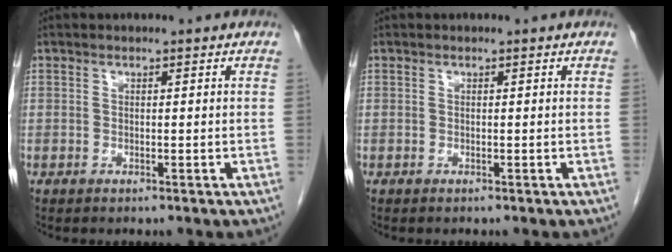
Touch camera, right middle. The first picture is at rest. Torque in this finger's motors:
{"motor_torque": [0.24, 0.16, 0.04, 0.01]}